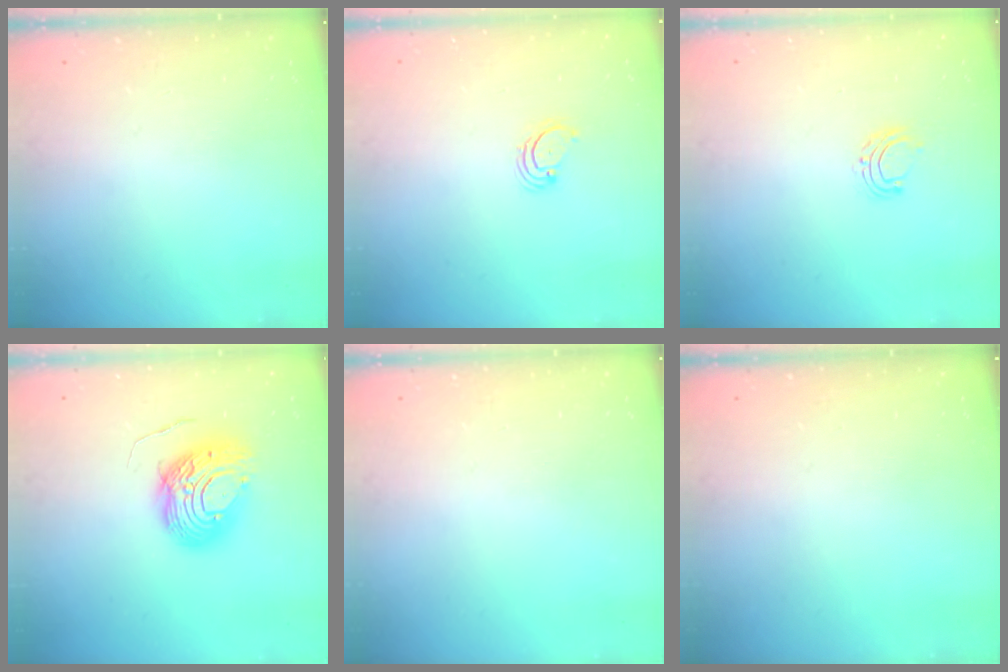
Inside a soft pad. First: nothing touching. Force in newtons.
{"total": 2.7, "press": 2.7, "slide": 0.3}
{"total": 5.9, "press": 5.9, "slide": 0.4}
{"total": 12.3, "press": 12.3, "slide": 1.1}
{"total": 0.0}
{"total": 0.0}